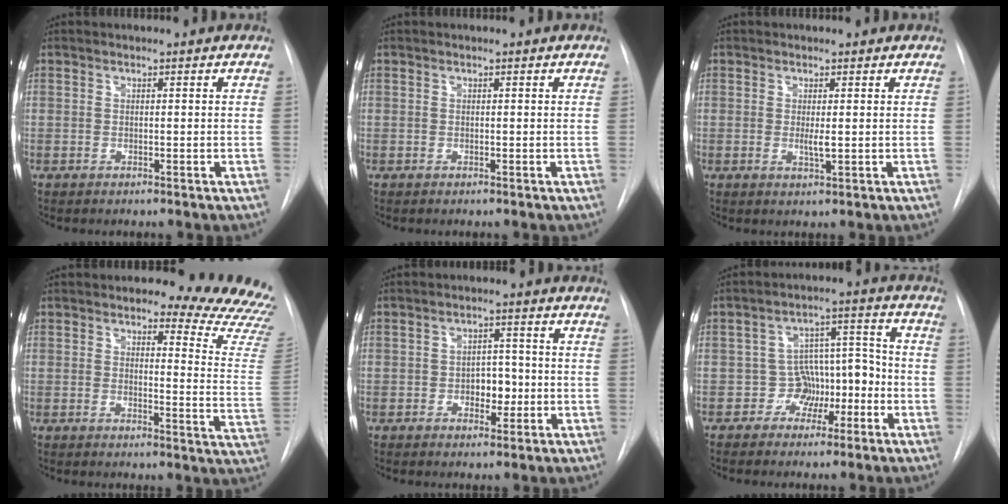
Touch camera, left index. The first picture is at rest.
{"total": 0.0}
{"total": 1.6, "force": [0.1, 0.2, 1.6], "torque": [-0.032, -0.005, 0.002]}
{"total": 15.7, "force": [14.1, 3.5, 5.9], "torque": [-0.036, -0.094, 0.127]}
{"total": 4.1, "force": [-0.9, 2.6, 3.0], "torque": [-0.035, 0.005, -0.011]}
{"total": 6.1, "force": [-2.9, 4.9, 2.2], "torque": [-0.012, 0.037, -0.042]}